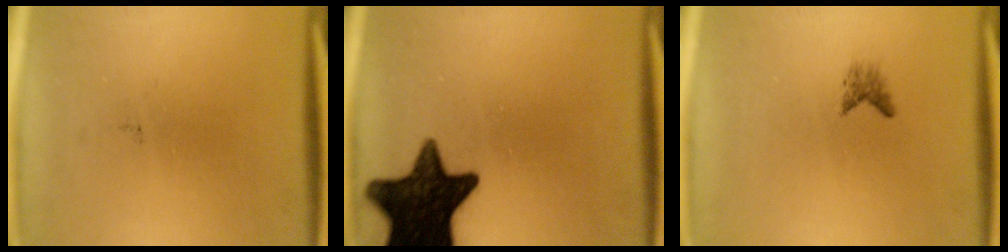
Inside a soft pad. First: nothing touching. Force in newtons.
{"total": 16.3}
{"total": 1.1}